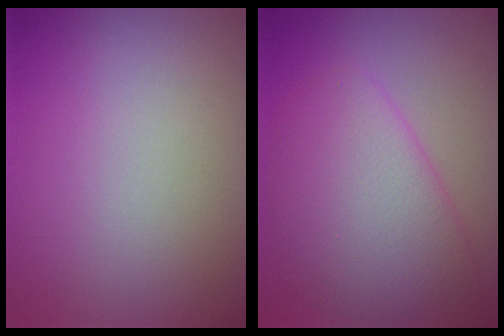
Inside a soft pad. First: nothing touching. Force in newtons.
{"total": 6.1, "press": 6.1, "slide": 0.1}